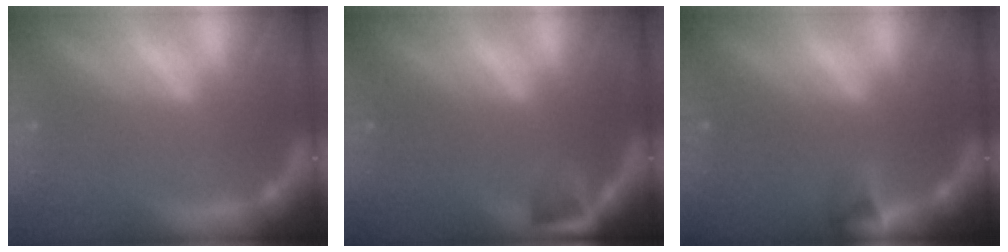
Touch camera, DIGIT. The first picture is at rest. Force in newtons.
{"total": 2.4}
{"total": 1.9}